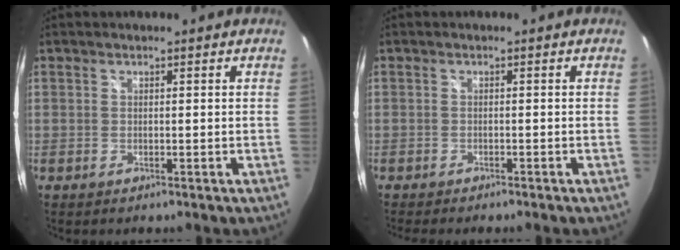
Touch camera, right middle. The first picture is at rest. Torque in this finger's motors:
{"motor_torque": [1.07, -1.07, 0.26, 0.08]}